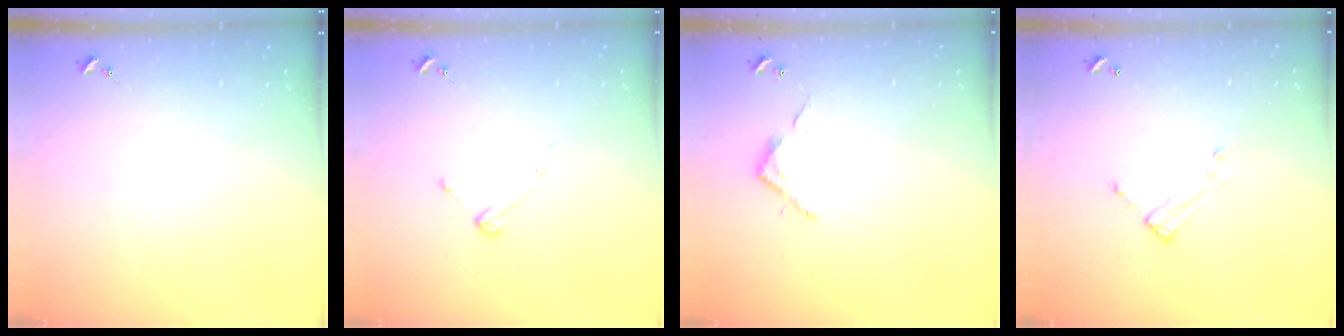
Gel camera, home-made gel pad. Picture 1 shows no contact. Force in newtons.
{"total": 2.7, "press": 2.7, "slide": 0.3}
{"total": 3.7, "press": 3.7, "slide": 0.2}
{"total": 5.0, "press": 4.9, "slide": 0.2}